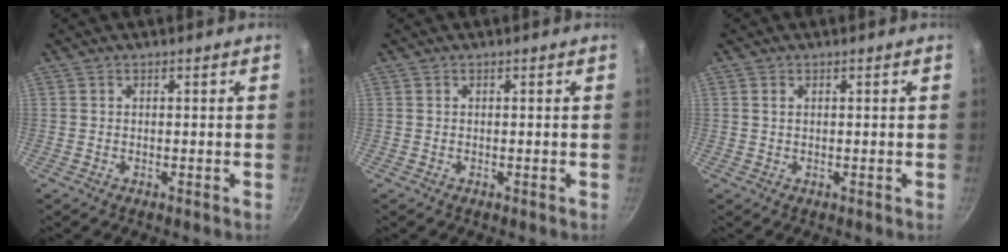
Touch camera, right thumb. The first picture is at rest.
{"total": 0.0}
{"total": 0.9, "force": [0.3, 0.6, 0.6], "torque": [-0.011, 0.002, 0.006]}